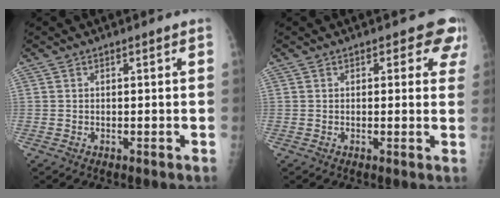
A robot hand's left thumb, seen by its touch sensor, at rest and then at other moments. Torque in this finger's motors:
{"motor_torque": [0.83, 0.62, 0.63, -0.16, 0.12]}